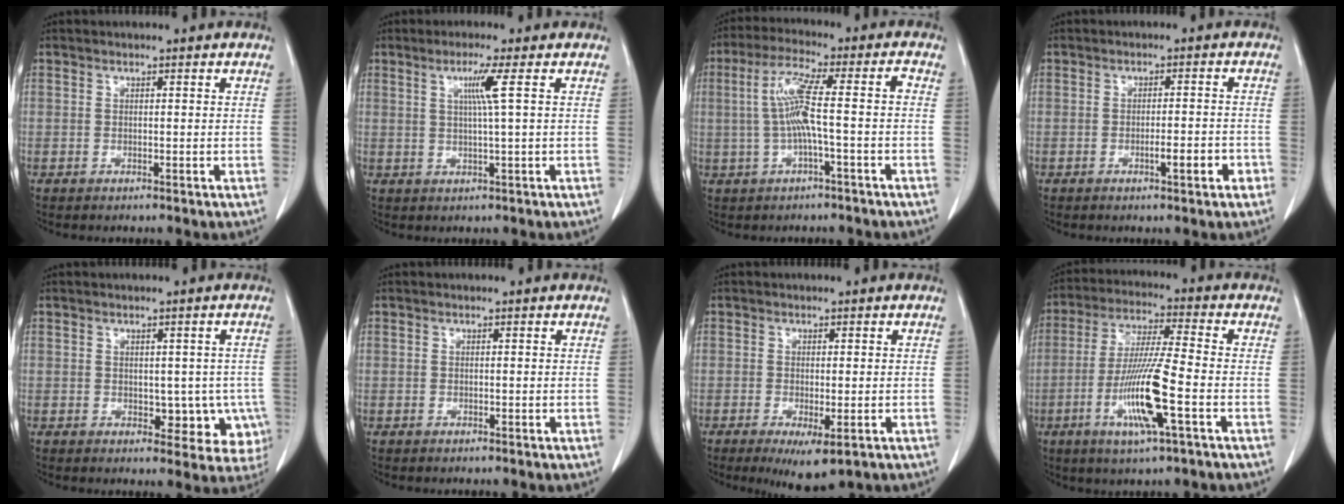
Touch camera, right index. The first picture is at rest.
{"total": 4.0, "force": [1.2, -1.1, 3.7], "torque": [-0.073, -0.002, 0.024]}
{"total": 8.1, "force": [-0.7, 0.4, 8.1], "torque": [-0.162, 0.029, -0.011]}
{"total": 3.8, "force": [-1.7, 0.6, 3.3], "torque": [-0.048, 0.001, -0.023]}
{"total": 7.8, "force": [-1.5, 5.1, 5.8], "torque": [-0.040, 0.008, -0.009]}
{"total": 0.0}
{"total": 5.2, "force": [-2.8, 1.3, 4.2], "torque": [-0.058, -0.014, -0.036]}
{"total": 12.3, "force": [-4.0, 0.1, 11.6], "torque": [-0.232, -0.015, -0.077]}